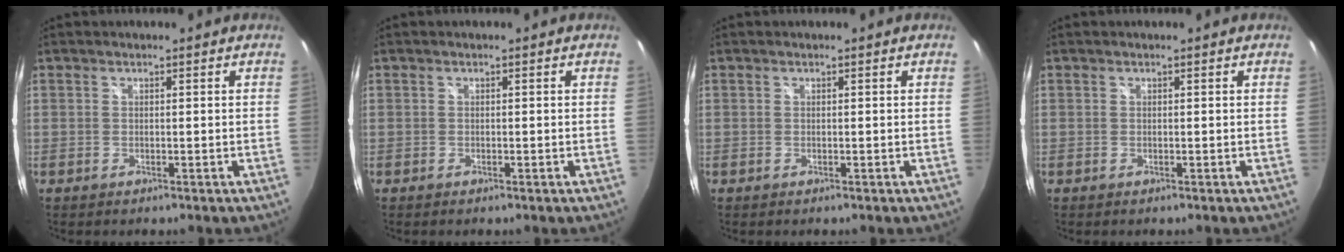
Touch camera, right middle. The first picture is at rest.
{"total": 0.0}
{"total": 0.0}
{"total": 0.0}